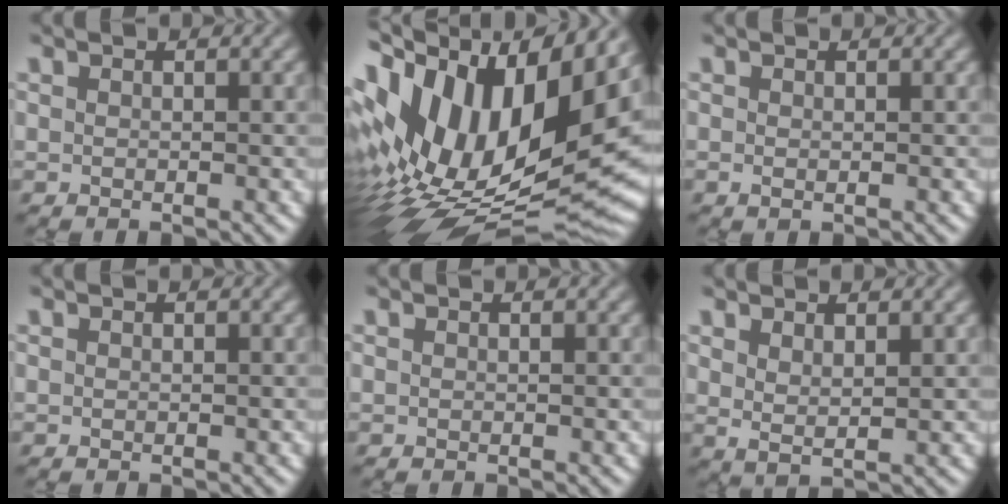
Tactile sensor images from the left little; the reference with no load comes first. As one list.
[{"total": 17.9, "force": [2.9, 9.4, 15.0], "torque": [-0.260, 0.020, 0.044]}, {"total": 0.0}, {"total": 0.0}, {"total": 0.0}, {"total": 1.7, "force": [1.1, 0.5, 1.2], "torque": [-0.025, -0.004, 0.023]}]